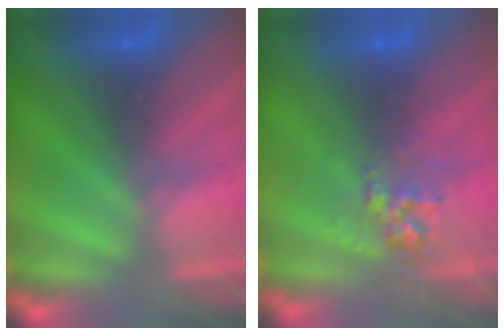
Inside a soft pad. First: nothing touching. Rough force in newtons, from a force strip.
{"total": 2.7}